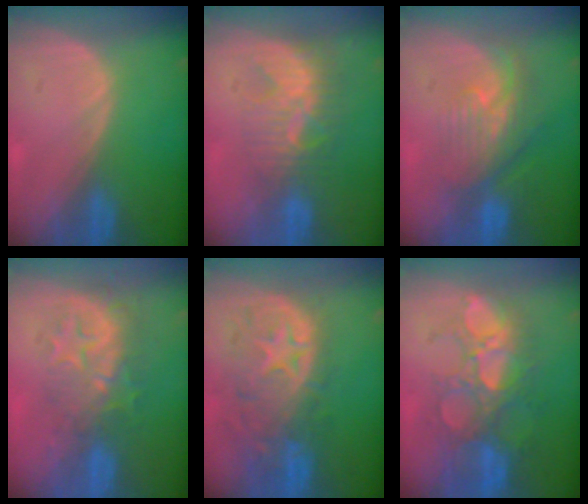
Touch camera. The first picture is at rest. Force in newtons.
{"total": 8.8, "press": 7.6, "slide": 4.4}
{"total": 8.0, "press": 7.2, "slide": 3.3}
{"total": 9.2, "press": 8.1, "slide": 4.5}
{"total": 11.2, "press": 9.7, "slide": 5.5}
{"total": 10.9, "press": 9.6, "slide": 5.2}